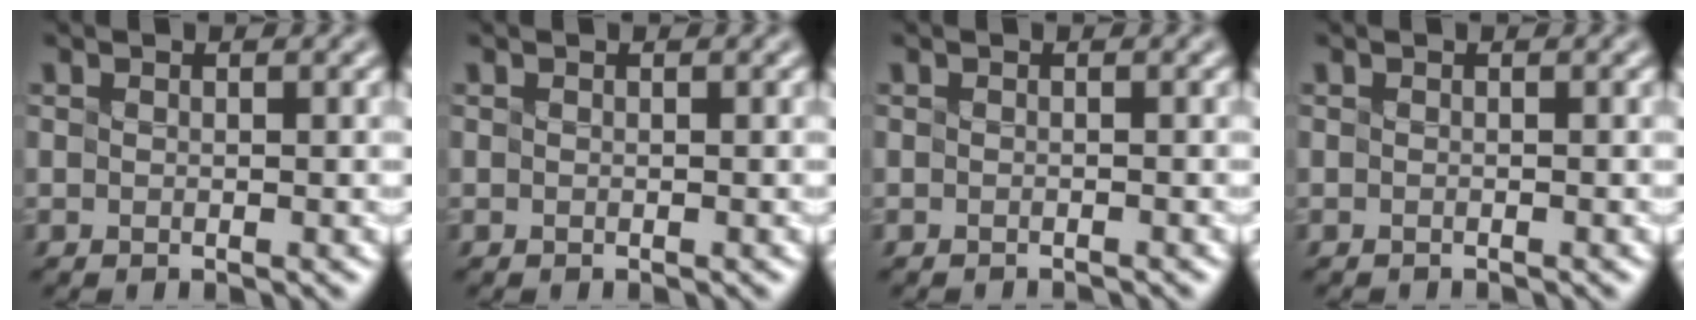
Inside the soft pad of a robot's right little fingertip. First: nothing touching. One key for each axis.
{"total": 0.0}
{"total": 1.2, "fx": -1.2, "fy": 0.1, "fz": 0.3, "tx": 0.005, "ty": -0.003, "tz": -0.018}
{"total": 0.8, "fx": -0.8, "fy": 0.0, "fz": 0.1, "tx": 0.004, "ty": -0.004, "tz": -0.014}